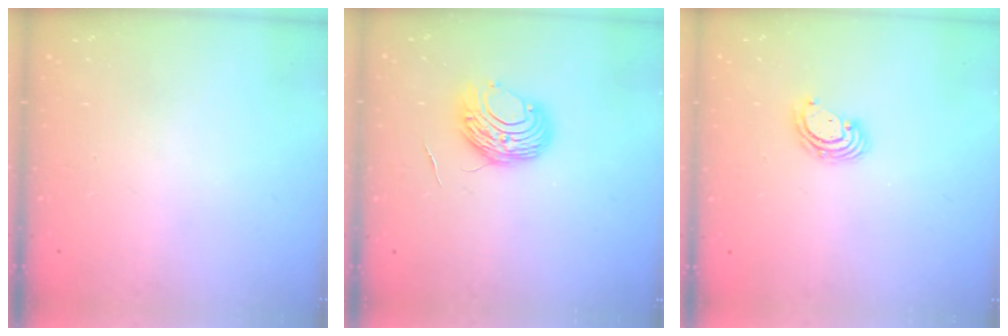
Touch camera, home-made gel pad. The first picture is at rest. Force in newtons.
{"total": 9.4, "press": 9.3, "slide": 0.6}
{"total": 4.6, "press": 4.6, "slide": 0.2}